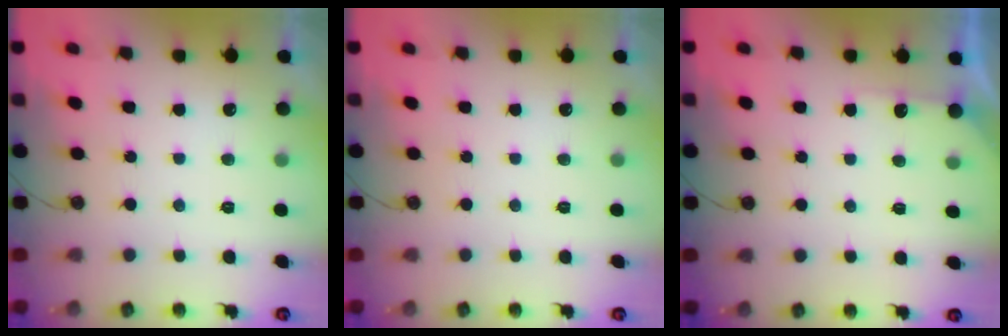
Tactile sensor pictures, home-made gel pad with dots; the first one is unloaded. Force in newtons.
{"total": 0.0}
{"total": 5.5, "press": 5.5, "slide": 0.4}